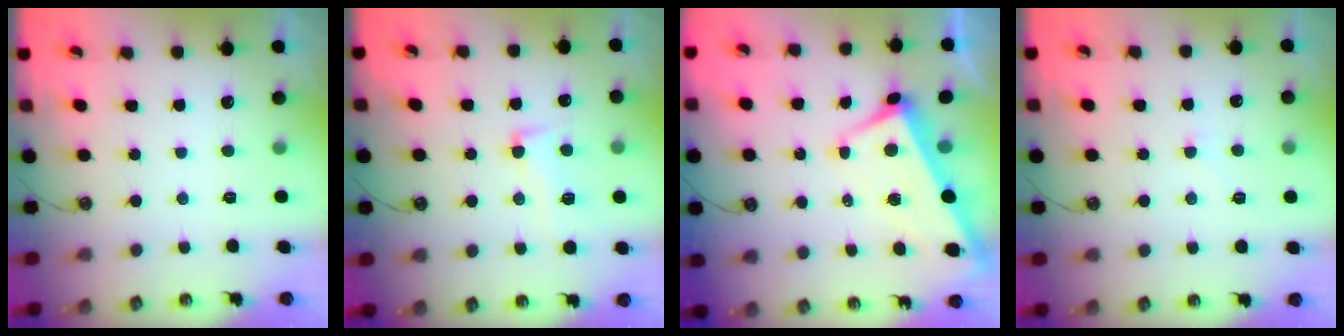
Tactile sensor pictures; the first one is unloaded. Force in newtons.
{"total": 3.1, "press": 2.6, "slide": 1.6}
{"total": 1.7, "press": 1.4, "slide": 1.0}
{"total": 3.6, "press": 3.5, "slide": 0.7}